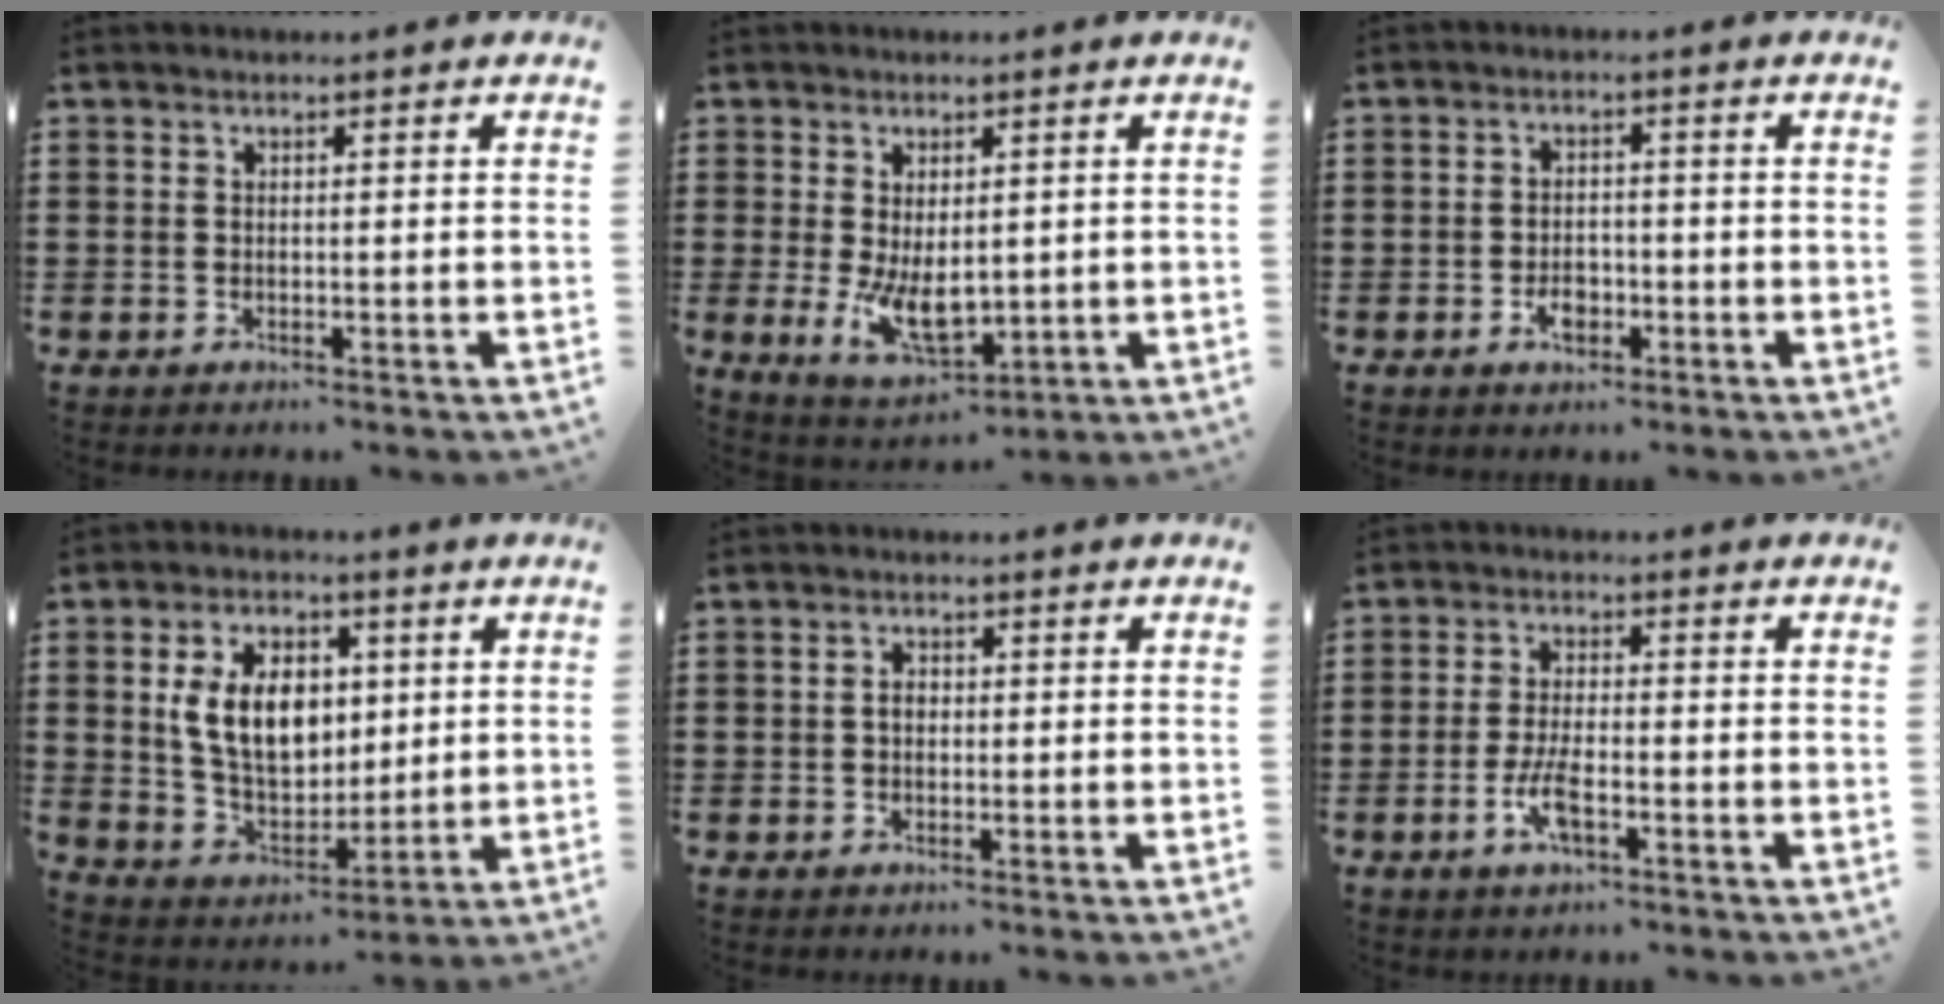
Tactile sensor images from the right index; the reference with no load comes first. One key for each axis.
{"total": 7.1, "fx": -0.3, "fy": 4.1, "fz": 5.7, "tx": -0.099, "ty": -0.003, "tz": -0.001}
{"total": 3.1, "fx": -1.3, "fy": 1.9, "fz": 2.1, "tx": -0.039, "ty": 0.002, "tz": -0.023}
{"total": 10.3, "fx": 2.0, "fy": 6.8, "fz": 7.4, "tx": -0.162, "ty": 0.007, "tz": 0.032}
{"total": 1.5, "fx": -0.1, "fy": 0.9, "fz": 1.1, "tx": -0.023, "ty": 0.003, "tz": -0.001}
{"total": 4.7, "fx": -1.9, "fy": 1.5, "fz": 4.0, "tx": -0.093, "ty": -0.006, "tz": -0.040}